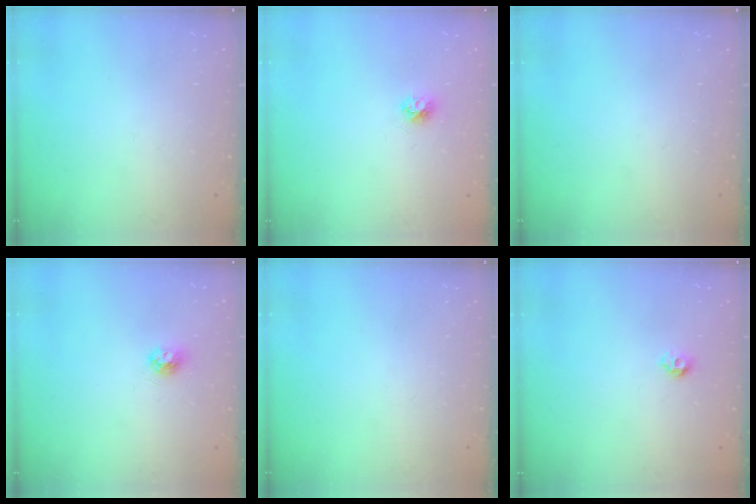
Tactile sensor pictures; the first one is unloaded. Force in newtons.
{"total": 4.5, "press": 4.5, "slide": 0.6}
{"total": 0.0}
{"total": 4.5, "press": 4.5, "slide": 0.7}
{"total": 0.0}
{"total": 5.0, "press": 4.9, "slide": 0.8}